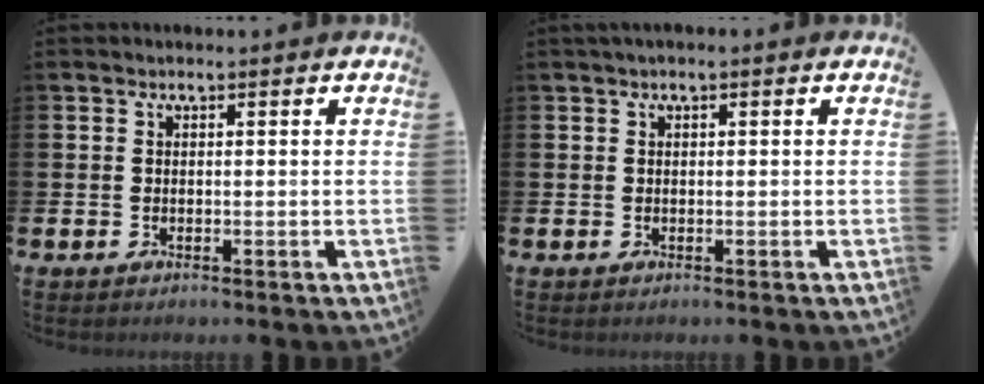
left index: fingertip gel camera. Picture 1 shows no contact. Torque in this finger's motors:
{"motor_torque": [0.48, -1.67, 0.00, 0.18]}